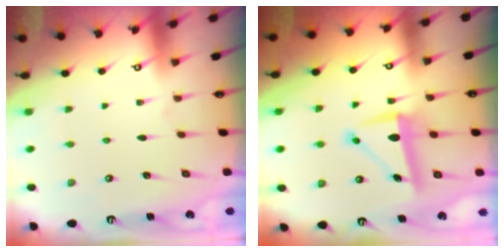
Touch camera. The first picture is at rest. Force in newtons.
{"total": 7.9, "press": 7.9, "slide": 0.8}